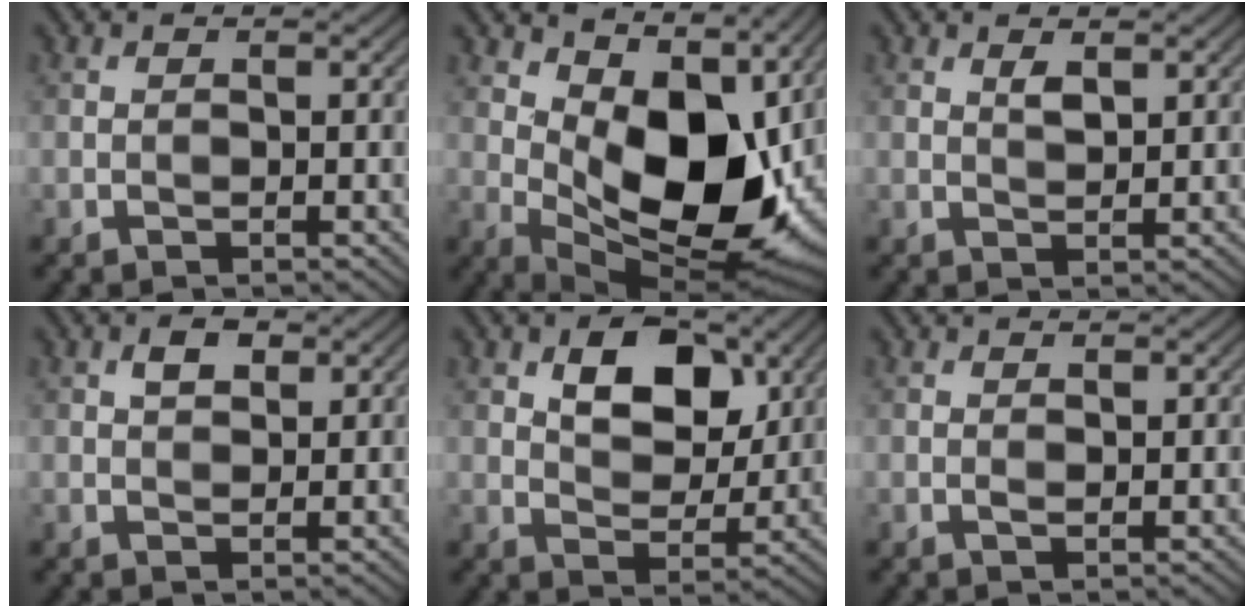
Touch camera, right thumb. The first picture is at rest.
{"total": 14.9, "force": [3.4, 8.2, 12.0], "torque": [-0.201, -0.012, 0.067]}
{"total": 1.8, "force": [1.0, 0.6, 1.3], "torque": [-0.029, -0.003, 0.022]}
{"total": 2.5, "force": [1.1, 1.4, 1.7], "torque": [-0.030, 0.004, 0.017]}
{"total": 8.2, "force": [3.3, 5.1, 5.6], "torque": [-0.095, -0.003, 0.049]}
{"total": 0.6, "force": [0.3, 0.3, 0.5], "torque": [-0.011, -0.002, 0.004]}